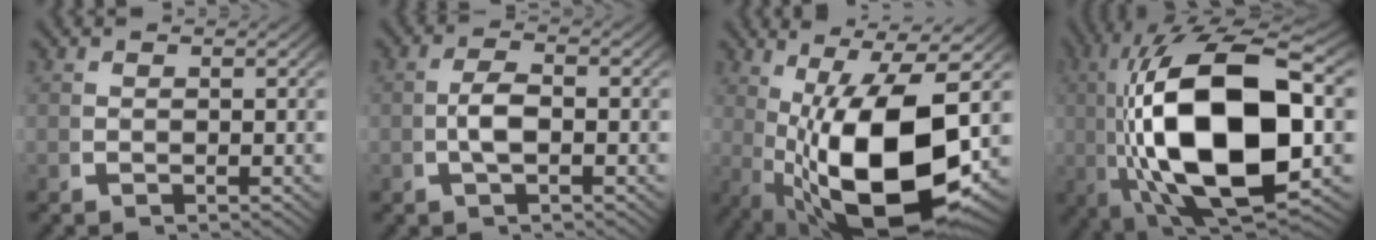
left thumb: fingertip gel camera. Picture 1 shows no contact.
{"total": 2.6, "force": [-0.2, 1.2, 2.2], "torque": [-0.056, -0.006, -0.004]}
{"total": 18.5, "force": [-0.6, 10.0, 15.5], "torque": [-0.278, -0.055, 0.027]}
{"total": 23.4, "force": [-1.0, 11.9, 20.1], "torque": [-0.400, -0.058, 0.019]}